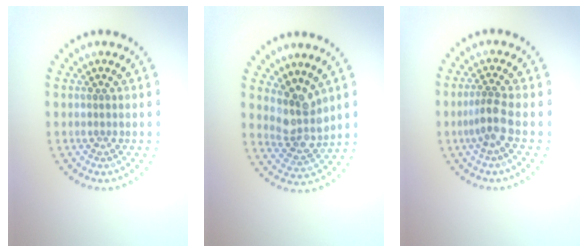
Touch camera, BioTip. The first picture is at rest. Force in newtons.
{"total": 3.7, "press": 3.0, "slide": 2.1}
{"total": 2.2, "press": 1.7, "slide": 1.4}